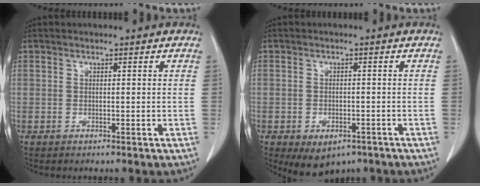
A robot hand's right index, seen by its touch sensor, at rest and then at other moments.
{"total": 5.6, "force": [-3.4, 3.3, 2.8], "torque": [-0.039, -0.003, -0.040]}